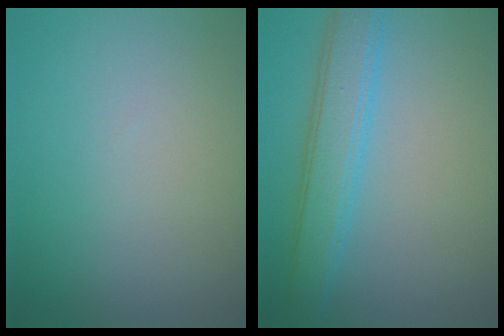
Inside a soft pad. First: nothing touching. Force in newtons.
{"total": 4.3, "press": 4.3, "slide": 0.1}